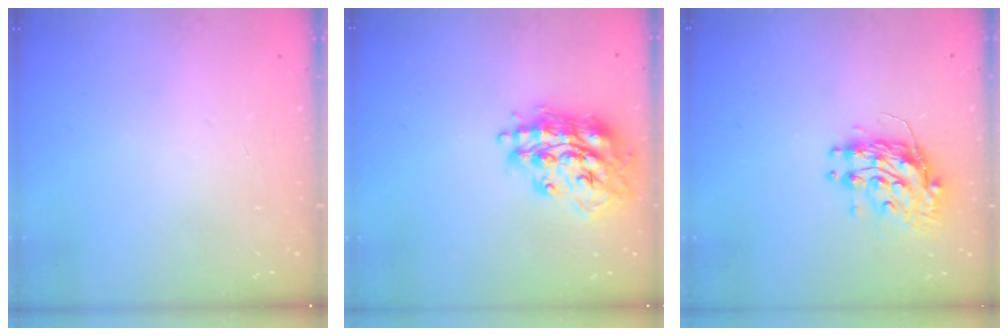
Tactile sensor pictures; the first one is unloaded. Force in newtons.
{"total": 17.1, "press": 17.0, "slide": 1.4}
{"total": 10.6, "press": 10.5, "slide": 0.8}